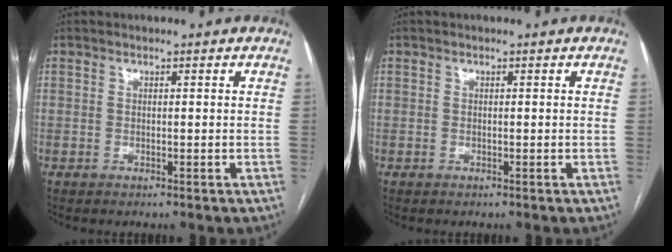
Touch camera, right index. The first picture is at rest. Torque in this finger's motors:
{"motor_torque": [0.14, 0.15, 0.09, -0.01]}